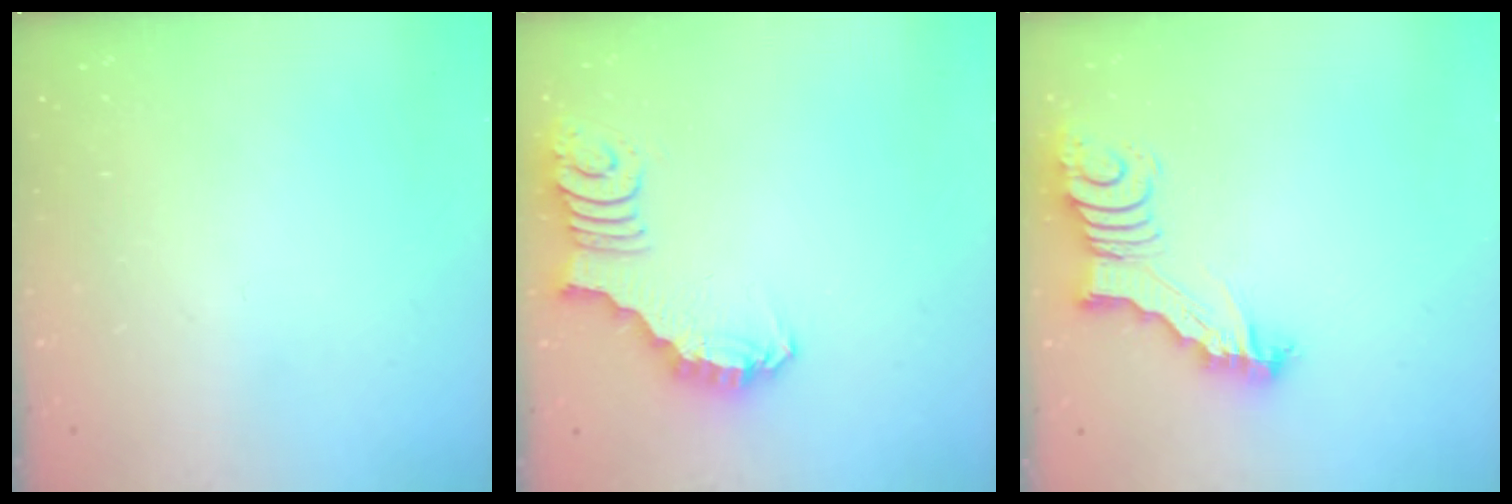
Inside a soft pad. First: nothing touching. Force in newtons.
{"total": 2.7, "press": 2.6, "slide": 0.5}
{"total": 4.9, "press": 4.9, "slide": 0.4}